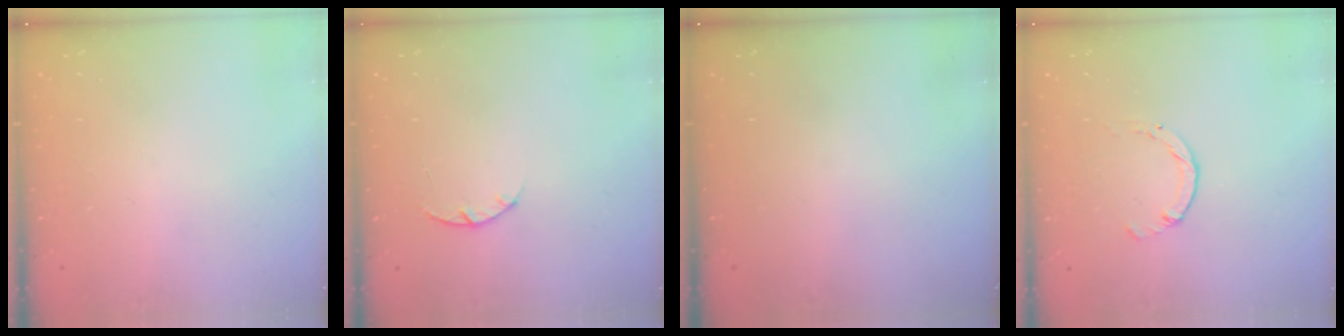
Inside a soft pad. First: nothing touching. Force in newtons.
{"total": 2.9, "press": 2.9, "slide": 0.5}
{"total": 0.0}
{"total": 0.0}